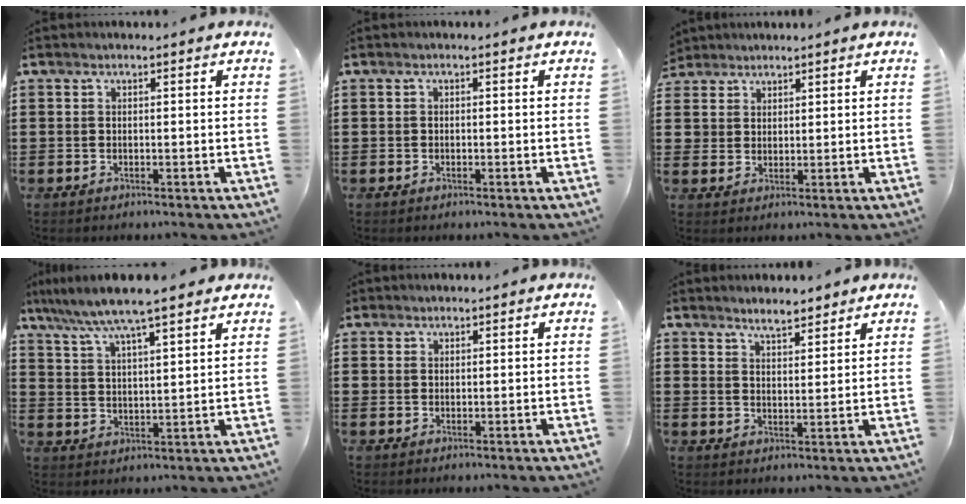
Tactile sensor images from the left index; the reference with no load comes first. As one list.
[{"total": 0.6, "force": [-0.3, 0.4, 0.2], "torque": [-0.005, 0.001, -0.007]}, {"total": 3.5, "force": [2.4, 2.5, -0.1], "torque": [-0.016, 0.007, 0.046]}, {"total": 6.8, "force": [5.8, 0.2, 3.6], "torque": [-0.090, -0.021, 0.100]}, {"total": 1.5, "force": [1.1, 1.0, 0.0], "torque": [-0.005, 0.006, 0.022]}, {"total": 3.6, "force": [3.4, 0.6, 0.9], "torque": [-0.025, -0.004, 0.064]}]